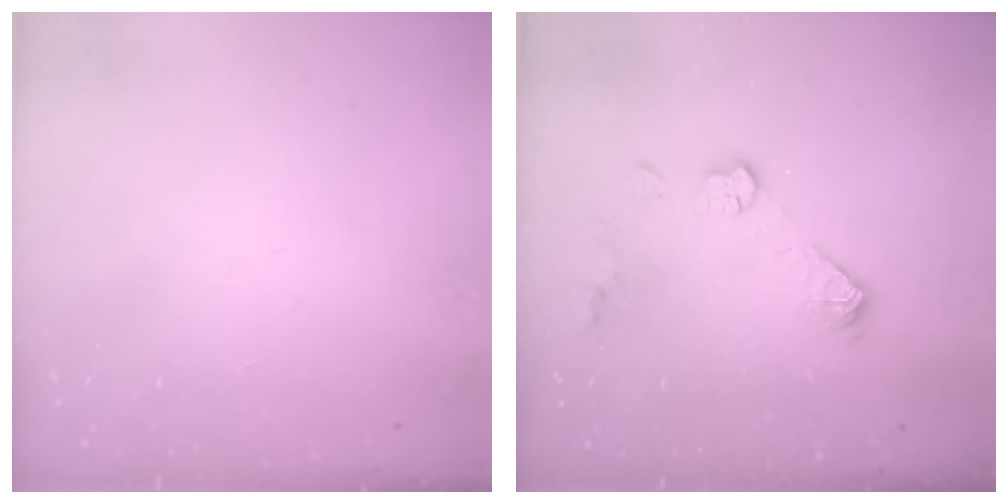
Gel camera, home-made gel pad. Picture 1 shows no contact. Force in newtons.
{"total": 8.6, "press": 8.6, "slide": 0.4}